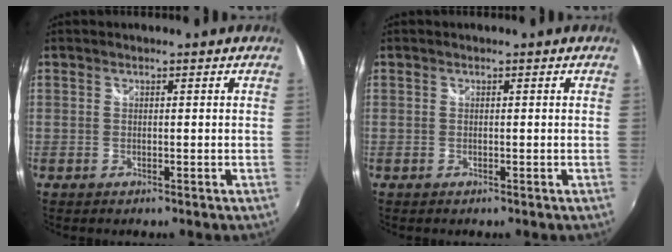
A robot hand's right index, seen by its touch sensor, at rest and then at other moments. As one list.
[{"total": 0.0}]